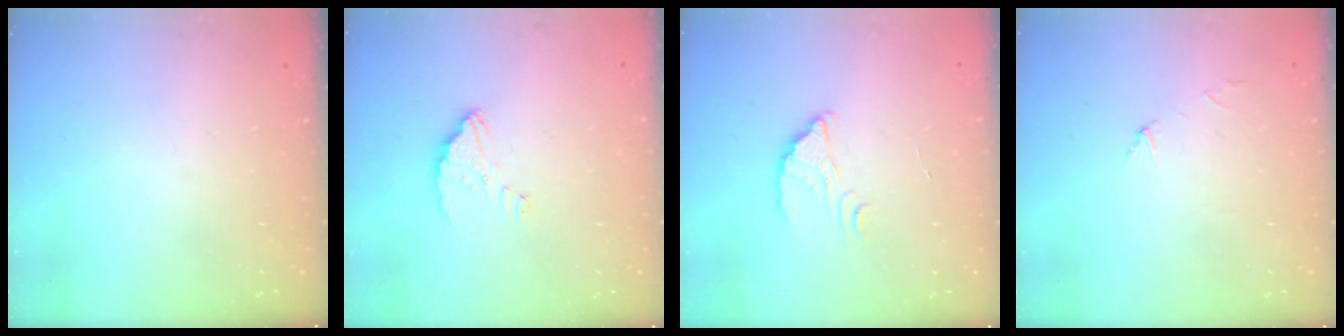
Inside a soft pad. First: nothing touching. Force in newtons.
{"total": 3.1, "press": 3.1, "slide": 0.2}
{"total": 2.7, "press": 2.7, "slide": 0.2}
{"total": 2.9, "press": 2.9, "slide": 0.3}